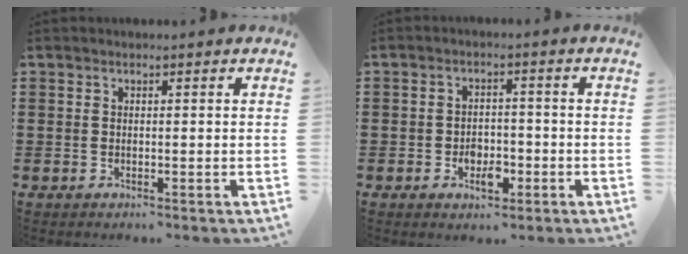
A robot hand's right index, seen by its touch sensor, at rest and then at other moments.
{"total": 4.1, "force": [-1.6, 2.4, 3.0], "torque": [-0.036, -0.002, -0.030]}